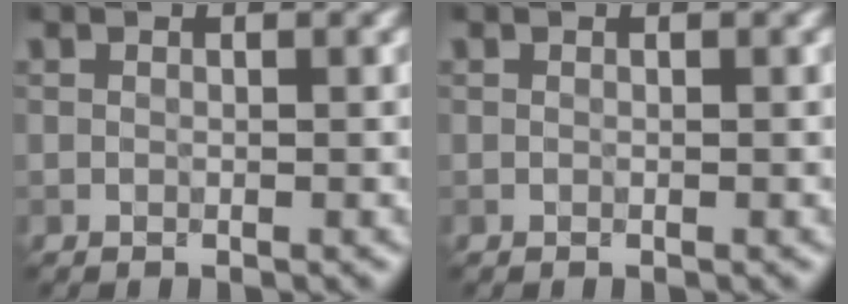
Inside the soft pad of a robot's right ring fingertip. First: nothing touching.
{"total": 0.0}